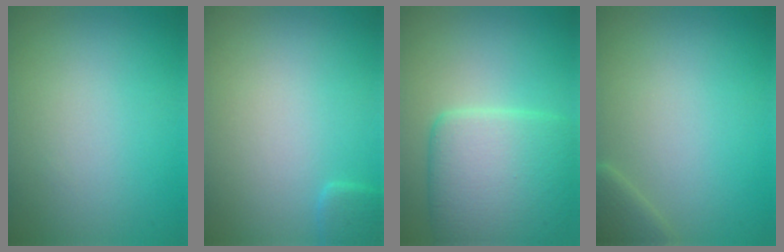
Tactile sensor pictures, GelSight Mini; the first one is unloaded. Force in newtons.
{"total": 1.0, "press": 1.0, "slide": 0.1}
{"total": 6.3, "press": 6.3, "slide": 0.5}
{"total": 1.7, "press": 1.7, "slide": 0.1}